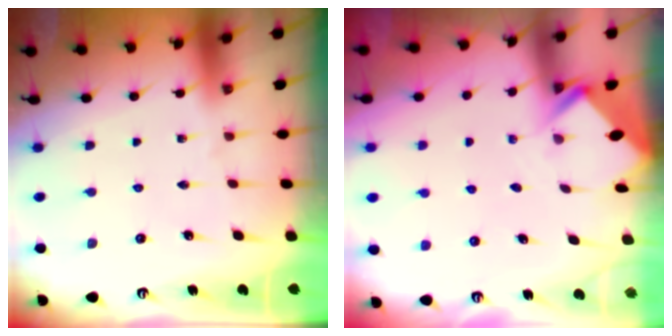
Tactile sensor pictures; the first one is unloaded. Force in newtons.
{"total": 2.7, "press": 2.7, "slide": 0.2}